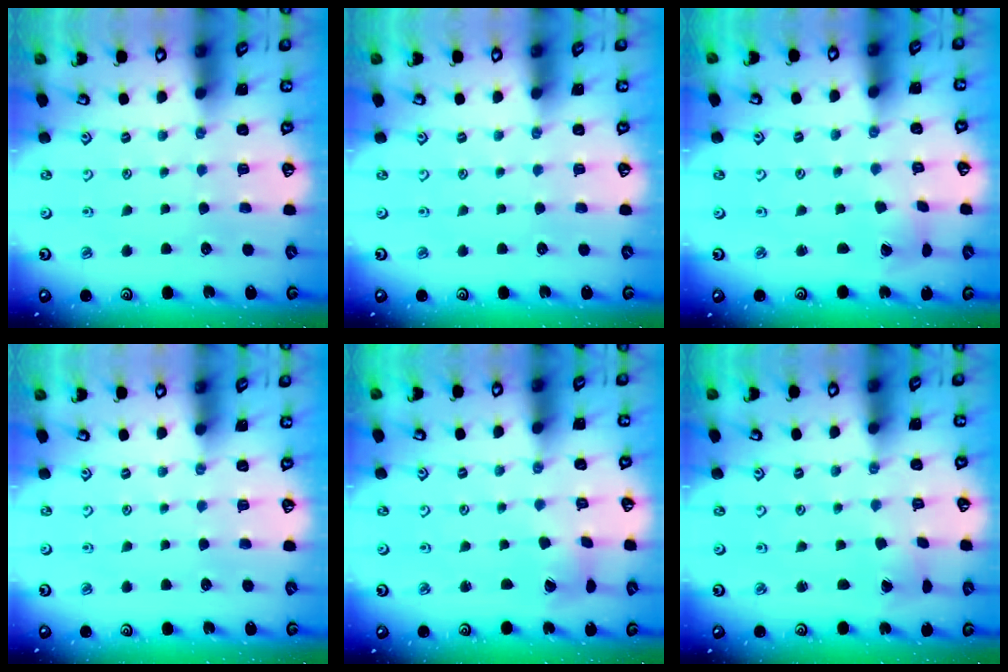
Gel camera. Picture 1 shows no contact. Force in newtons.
{"total": 0.0}
{"total": 1.4, "press": 1.4, "slide": 0.2}
{"total": 0.0}
{"total": 2.1, "press": 2.0, "slide": 0.3}
{"total": 1.1, "press": 1.0, "slide": 0.4}